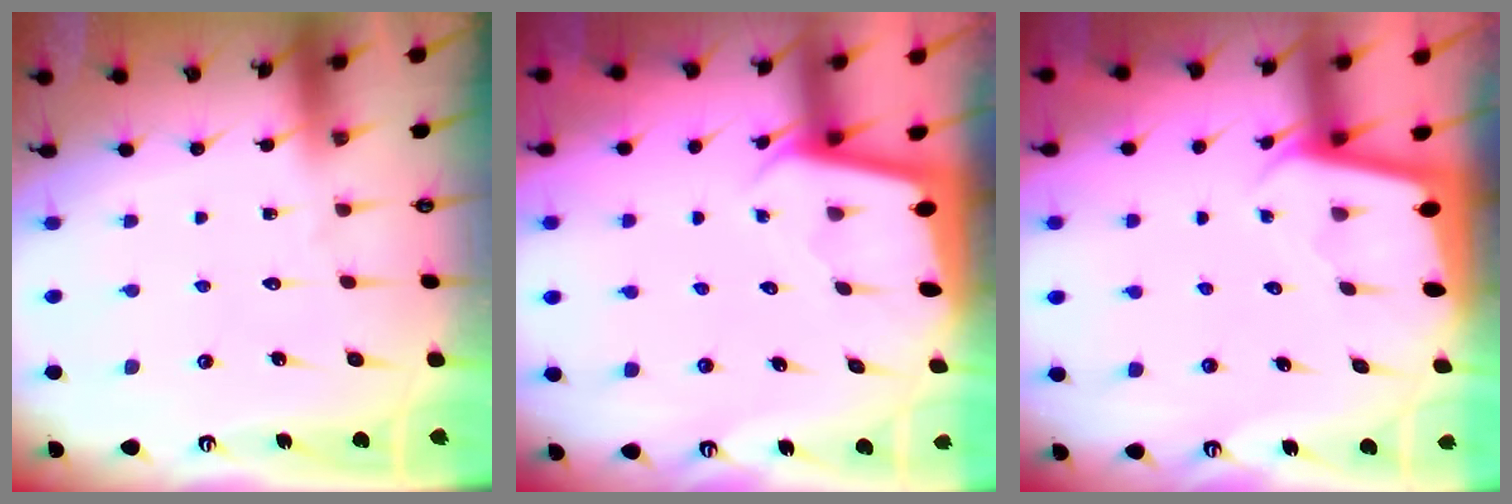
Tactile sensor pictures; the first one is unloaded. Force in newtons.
{"total": 1.8, "press": 1.7, "slide": 0.1}
{"total": 2.0, "press": 2.0, "slide": 0.1}